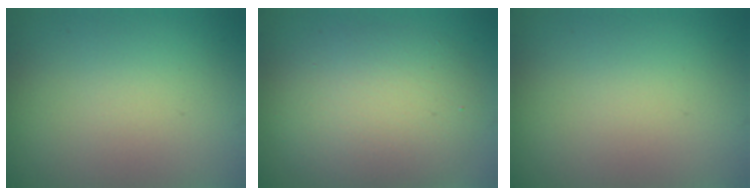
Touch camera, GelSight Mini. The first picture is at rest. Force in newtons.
{"total": 6.1, "press": 6.1, "slide": 0.1}
{"total": 0.0}